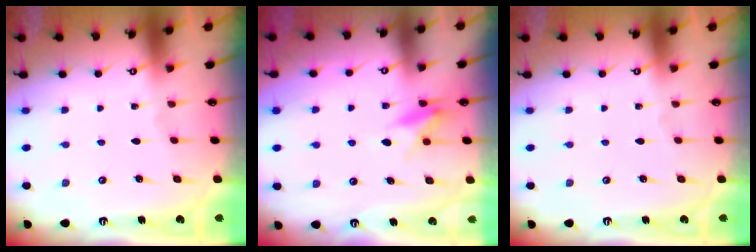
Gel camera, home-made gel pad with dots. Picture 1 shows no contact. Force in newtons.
{"total": 7.3, "press": 7.3, "slide": 0.9}
{"total": 0.0}